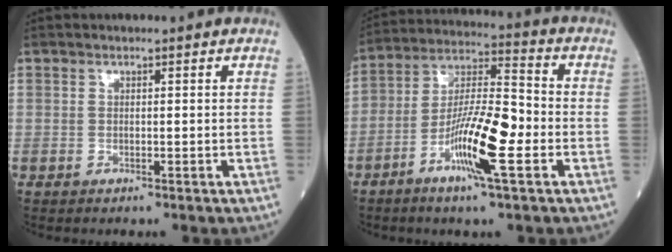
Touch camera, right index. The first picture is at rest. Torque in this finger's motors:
{"motor_torque": [1.10, -1.04, 0.35, 0.19]}